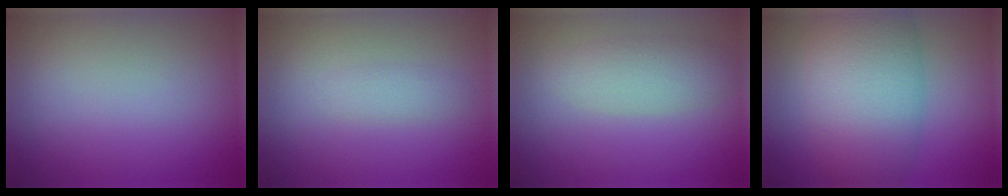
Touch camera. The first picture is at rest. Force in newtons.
{"total": 1.1, "press": 1.1, "slide": 0.0}
{"total": 2.7, "press": 2.7, "slide": 0.2}
{"total": 9.6, "press": 9.6, "slide": 0.3}